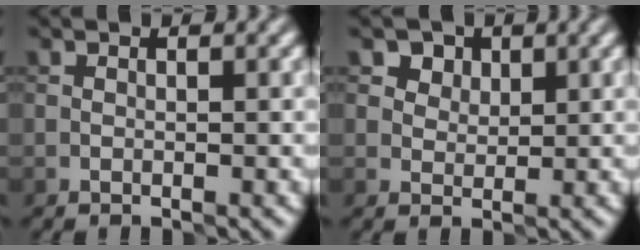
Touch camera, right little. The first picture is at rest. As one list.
[{"total": 4.6, "force": [3.0, 3.1, 1.6], "torque": [-0.041, 0.005, 0.043]}]